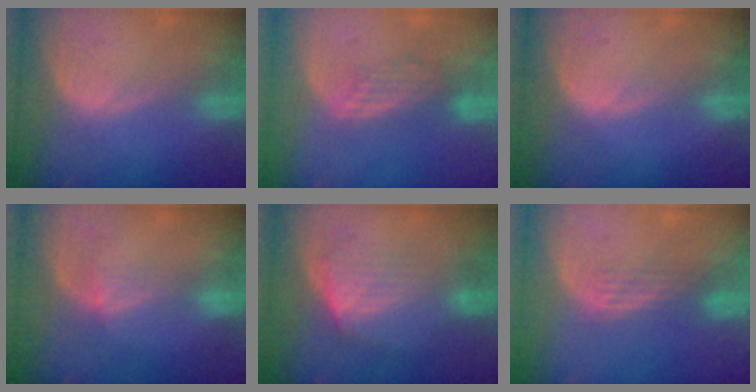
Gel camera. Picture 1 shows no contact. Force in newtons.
{"total": 3.6, "press": 3.2, "slide": 1.7}
{"total": 0.6, "press": 0.6, "slide": 0.1}
{"total": 2.4, "press": 2.1, "slide": 1.2}
{"total": 6.8, "press": 6.4, "slide": 2.5}
{"total": 3.1, "press": 2.7, "slide": 1.5}